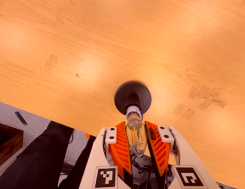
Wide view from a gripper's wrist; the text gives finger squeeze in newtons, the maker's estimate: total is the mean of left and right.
{"total": 14.4, "left": 16.1, "right": 12.7}